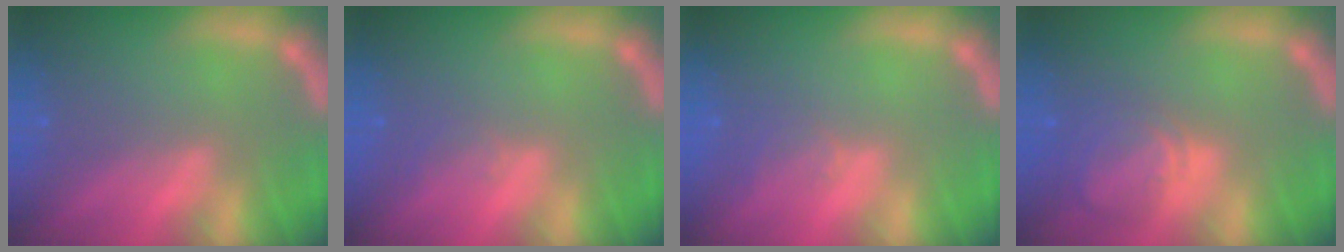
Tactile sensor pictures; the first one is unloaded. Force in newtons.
{"total": 1.0}
{"total": 1.5}
{"total": 4.5}